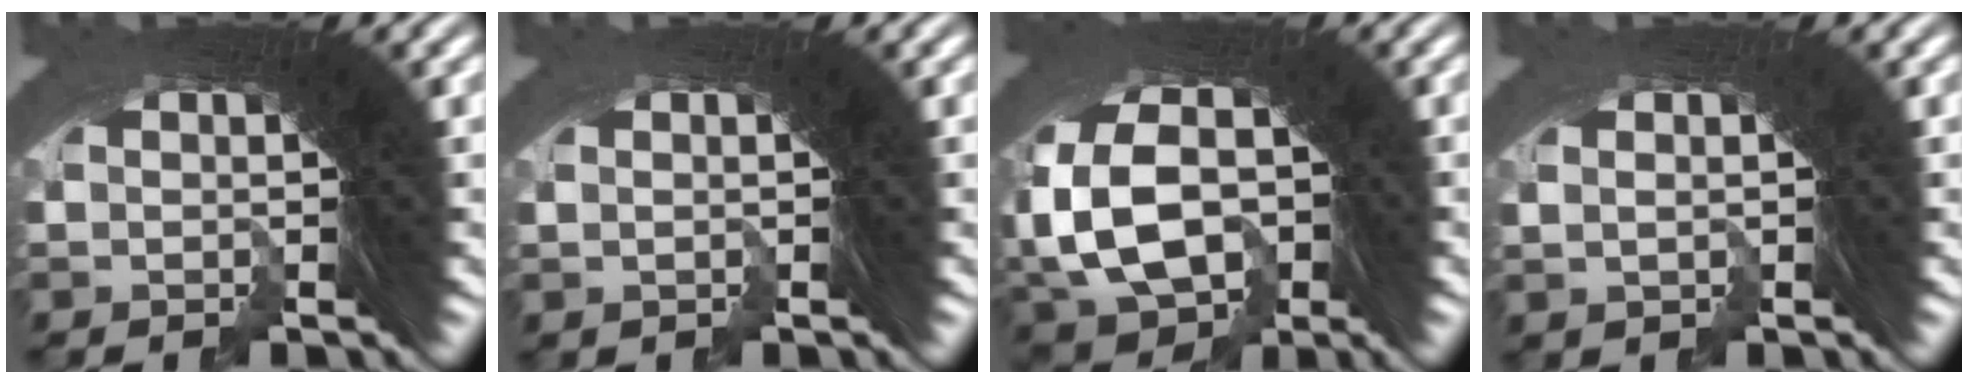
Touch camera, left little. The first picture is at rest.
{"total": 0.0}
{"total": 13.0, "force": [-2.4, 10.6, 7.1], "torque": [-0.147, -0.021, -0.043]}
{"total": 1.0, "force": [0.1, 1.0, 0.1], "torque": [-0.006, 0.007, 0.001]}